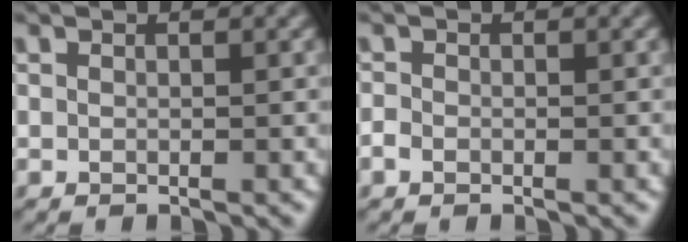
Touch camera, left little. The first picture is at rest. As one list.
[{"total": 1.0, "force": [-0.6, 0.7, 0.3], "torque": [-0.007, 0.000, -0.019]}]